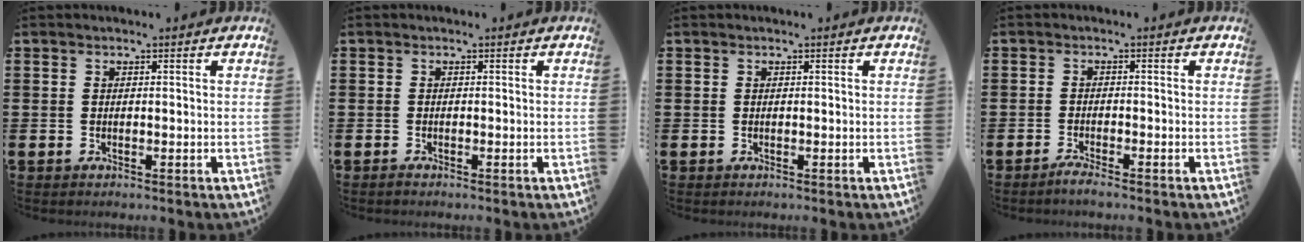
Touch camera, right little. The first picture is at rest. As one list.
[{"total": 0.8, "force": [-0.6, 0.1, 0.6], "torque": [-0.010, -0.002, -0.011]}, {"total": 0.0}, {"total": 1.5, "force": [-1.1, 0.0, 0.9], "torque": [-0.015, -0.001, -0.021]}]